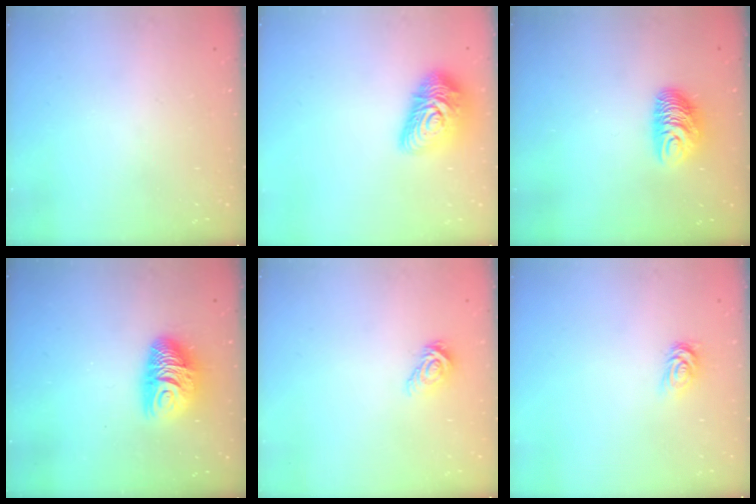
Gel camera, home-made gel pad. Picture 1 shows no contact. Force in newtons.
{"total": 14.8, "press": 14.8, "slide": 0.8}
{"total": 9.2, "press": 9.2, "slide": 0.5}
{"total": 10.5, "press": 10.5, "slide": 0.5}
{"total": 7.5, "press": 7.5, "slide": 0.3}
{"total": 2.5, "press": 2.5, "slide": 0.4}